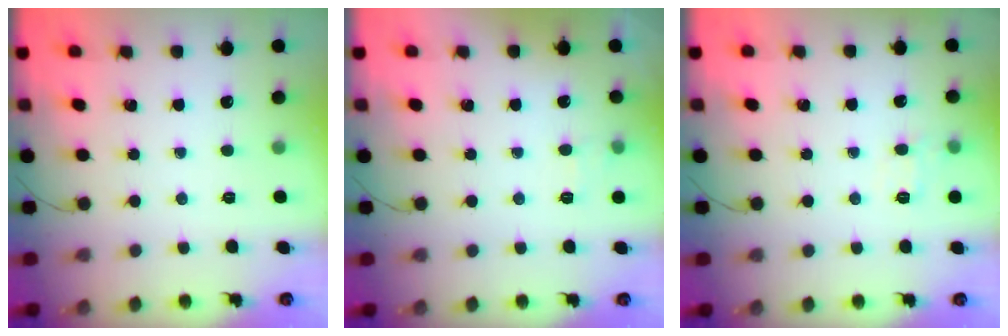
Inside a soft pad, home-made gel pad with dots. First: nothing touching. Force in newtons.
{"total": 4.5, "press": 4.0, "slide": 2.1}
{"total": 7.2, "press": 6.9, "slide": 1.9}